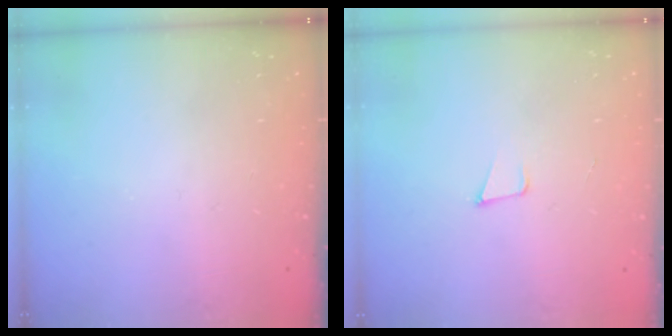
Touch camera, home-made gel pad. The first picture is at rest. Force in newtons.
{"total": 3.9, "press": 2.9, "slide": 2.6}